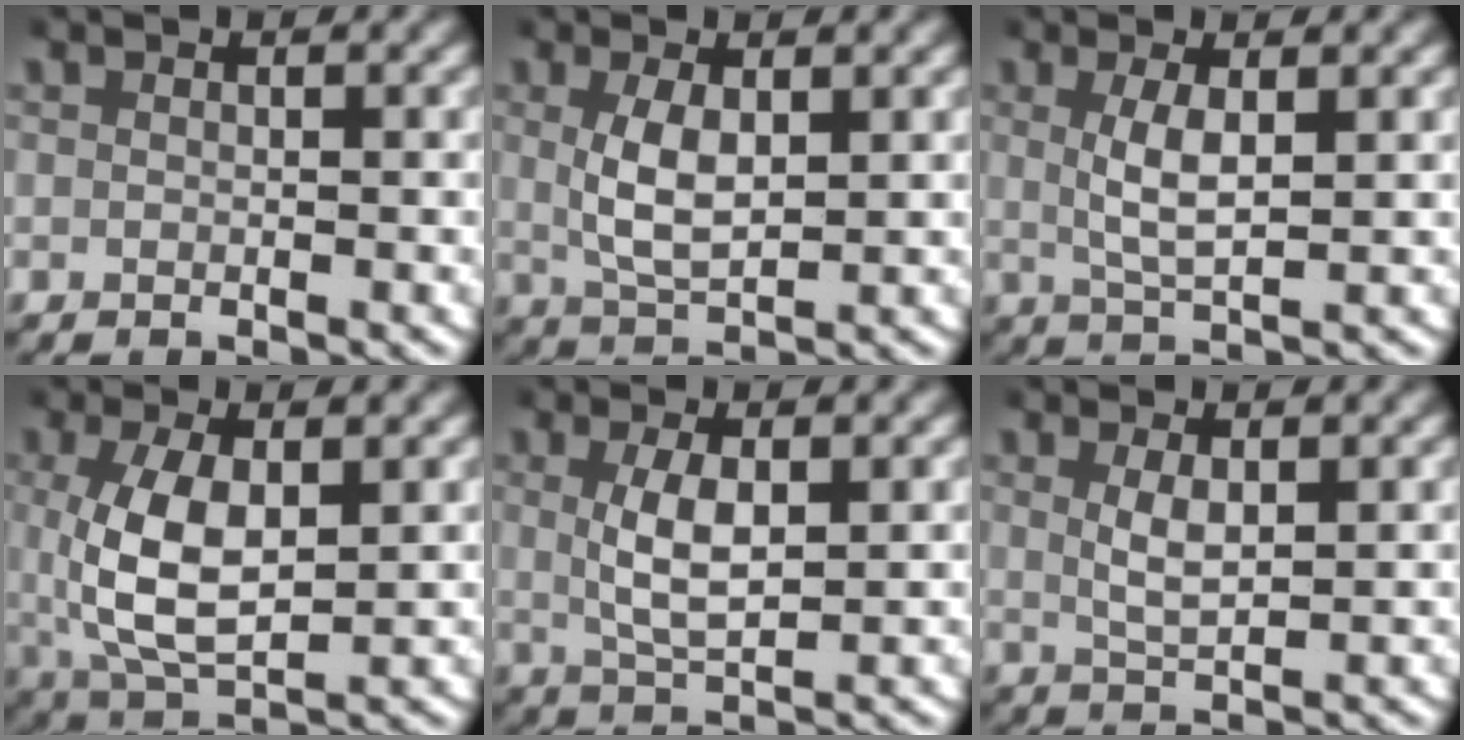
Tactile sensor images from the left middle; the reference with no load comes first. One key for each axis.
{"total": 3.5, "fx": 0.6, "fy": 1.6, "fz": 3.1, "tx": -0.068, "ty": -0.008, "tz": 0.020}
{"total": 3.0, "fx": 0.6, "fy": 0.6, "fz": 2.8, "tx": -0.061, "ty": -0.008, "tz": 0.019}
{"total": 6.5, "fx": 0.6, "fy": 3.4, "fz": 5.5, "tx": -0.118, "ty": -0.008, "tz": 0.023}
{"total": 3.4, "fx": 0.5, "fy": 1.1, "fz": 3.2, "tx": -0.068, "ty": -0.009, "tz": 0.018}
{"total": 2.3, "fx": 0.8, "fy": 0.6, "fz": 2.1, "tx": -0.048, "ty": -0.008, "tz": 0.022}